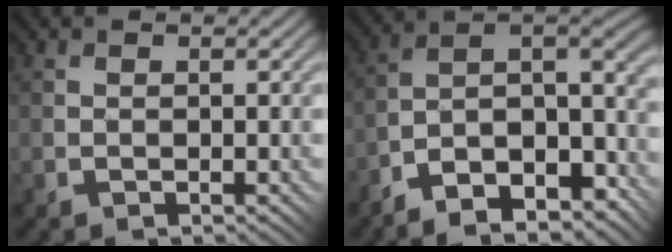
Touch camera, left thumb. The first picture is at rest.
{"total": 13.3, "force": [-9.0, 4.4, 8.7], "torque": [-0.139, -0.005, -0.146]}